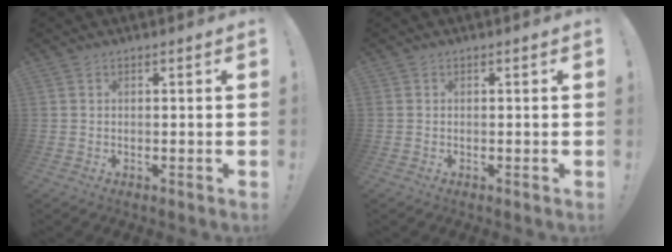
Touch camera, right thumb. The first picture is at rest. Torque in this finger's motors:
{"motor_torque": [0.73, 0.72, 0.15, 0.04, 0.09]}